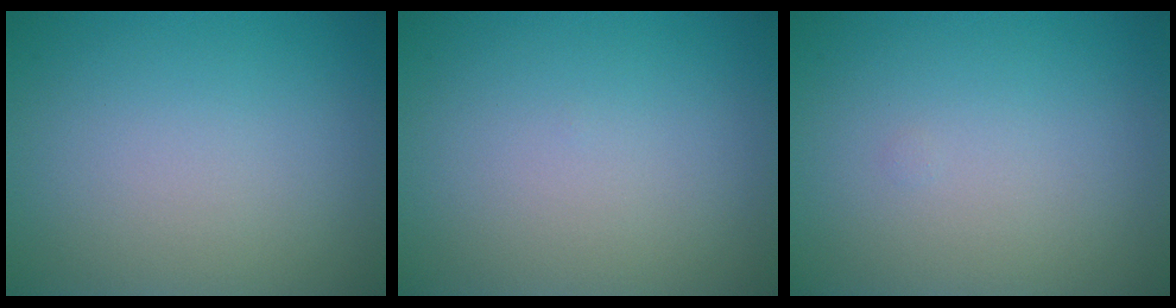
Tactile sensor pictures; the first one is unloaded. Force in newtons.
{"total": 0.0}
{"total": 0.0}